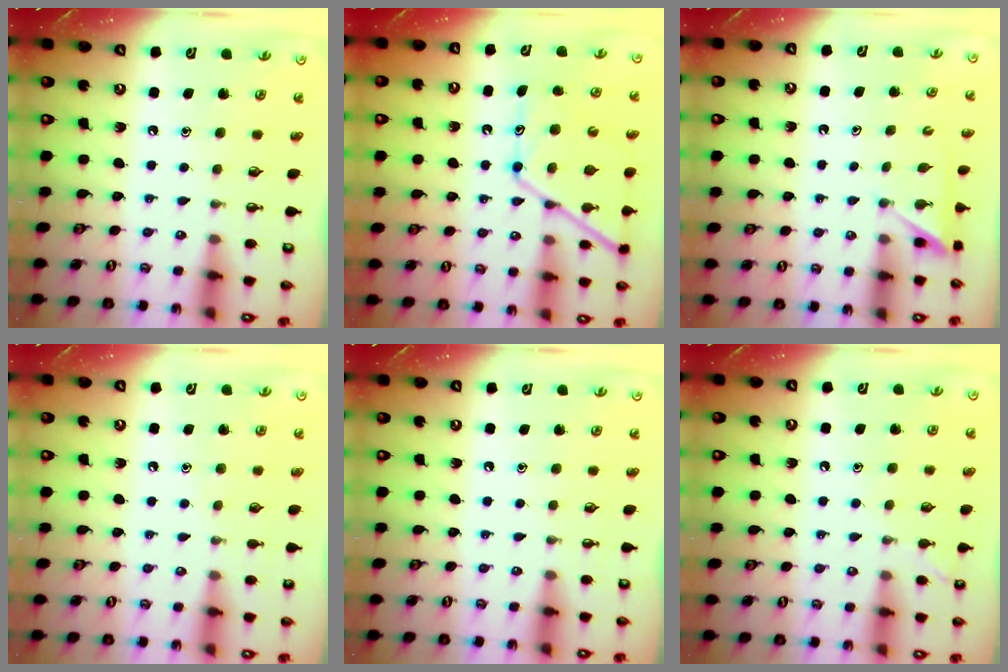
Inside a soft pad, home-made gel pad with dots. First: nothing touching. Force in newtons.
{"total": 14.1, "press": 14.1, "slide": 1.2}
{"total": 2.4, "press": 2.4, "slide": 0.4}
{"total": 2.7, "press": 2.6, "slide": 0.3}
{"total": 0.0}
{"total": 4.4, "press": 4.4, "slide": 0.3}